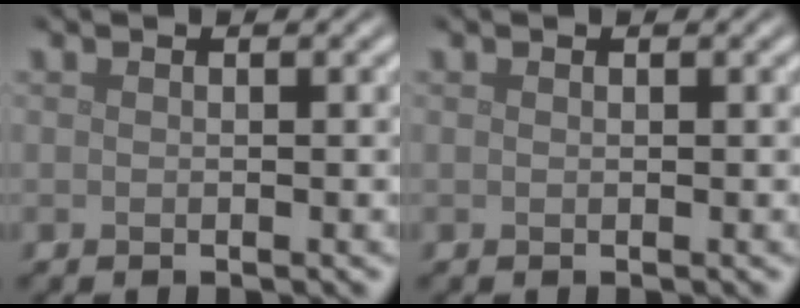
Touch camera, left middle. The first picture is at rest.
{"total": 0.0}